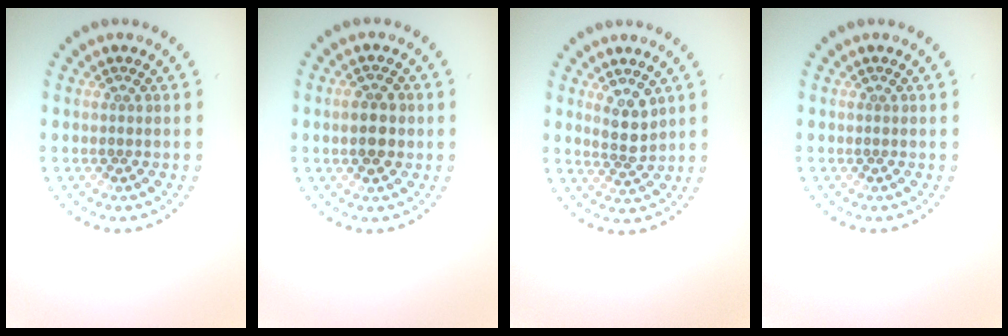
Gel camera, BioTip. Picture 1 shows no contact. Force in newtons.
{"total": 2.5, "press": 2.5, "slide": 0.2}
{"total": 2.5, "press": 2.2, "slide": 1.1}
{"total": 0.0}